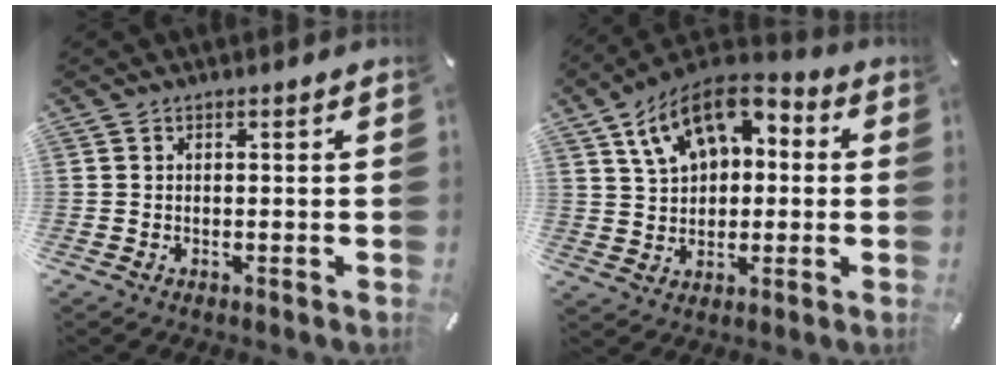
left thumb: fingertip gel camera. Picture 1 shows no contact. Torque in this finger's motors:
{"motor_torque": [1.18, 1.20, 1.46, -1.31, 0.21]}